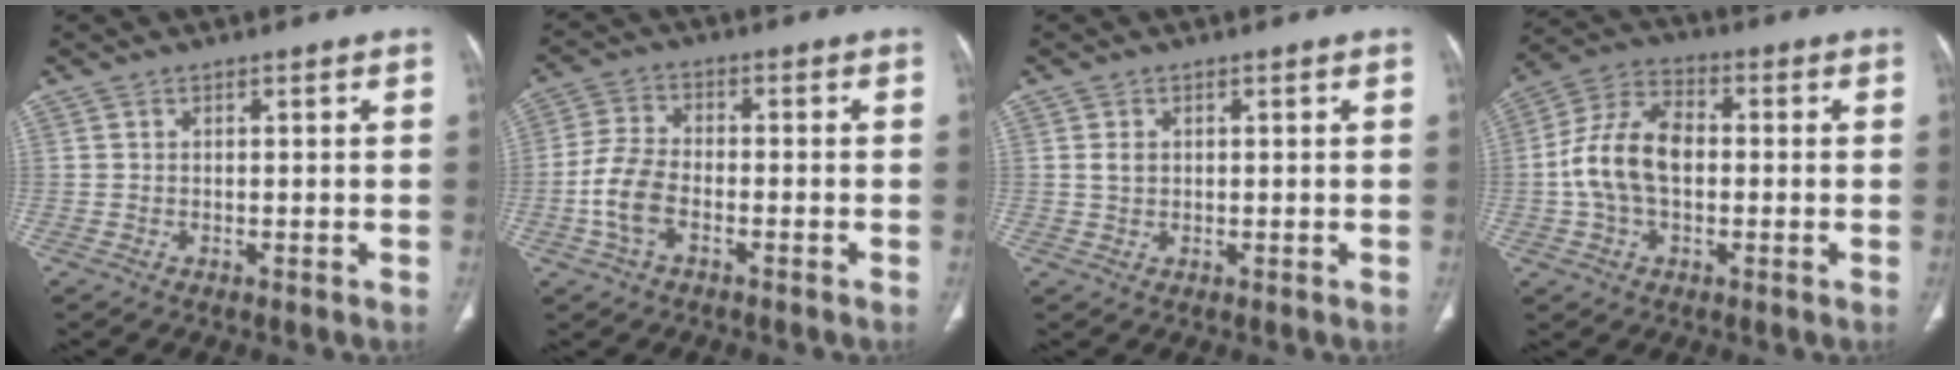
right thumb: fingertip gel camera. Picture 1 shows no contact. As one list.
[{"total": 7.4, "force": [-2.6, 4.2, 5.5], "torque": [-0.121, 0.018, -0.055]}, {"total": 1.7, "force": [0.4, 1.3, 1.0], "torque": [-0.018, 0.001, 0.011]}, {"total": 12.2, "force": [-0.5, 7.7, 9.4], "torque": [-0.181, 0.031, -0.015]}]